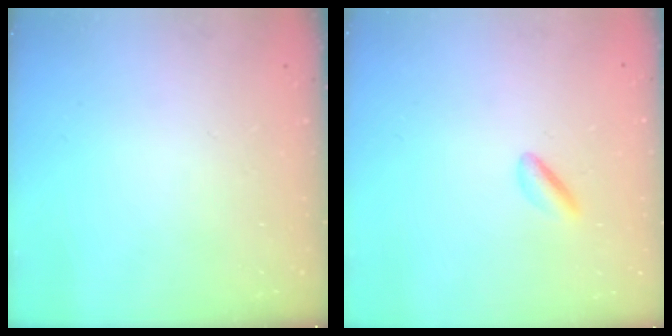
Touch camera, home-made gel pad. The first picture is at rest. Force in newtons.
{"total": 1.8, "press": 1.6, "slide": 0.9}